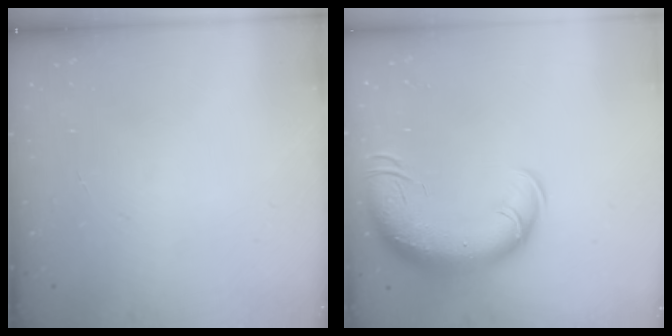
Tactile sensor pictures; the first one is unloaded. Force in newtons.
{"total": 15.1, "press": 14.7, "slide": 3.6}